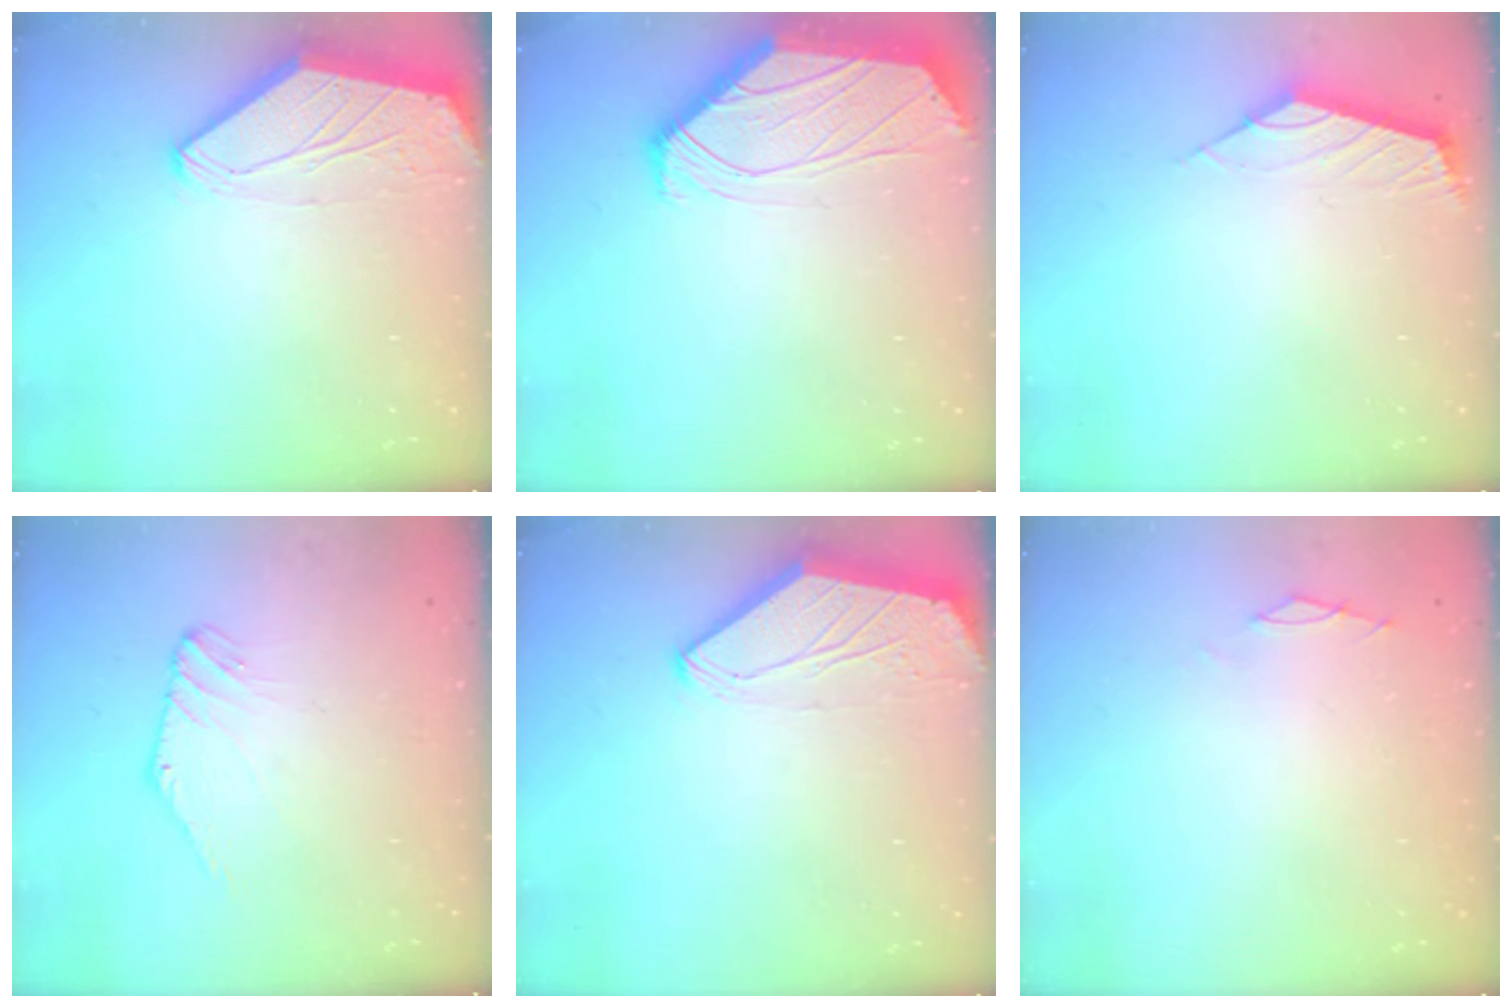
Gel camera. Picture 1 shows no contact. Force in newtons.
{"total": 0.8, "press": 0.8, "slide": 0.1}
{"total": 2.6, "press": 2.5, "slide": 0.6}
{"total": 0.7, "press": 0.7, "slide": 0.2}
{"total": 0.0}
{"total": 0.0}